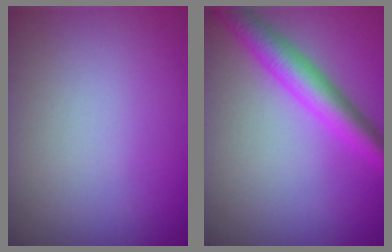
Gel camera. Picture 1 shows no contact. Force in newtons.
{"total": 4.3, "press": 4.3, "slide": 0.2}